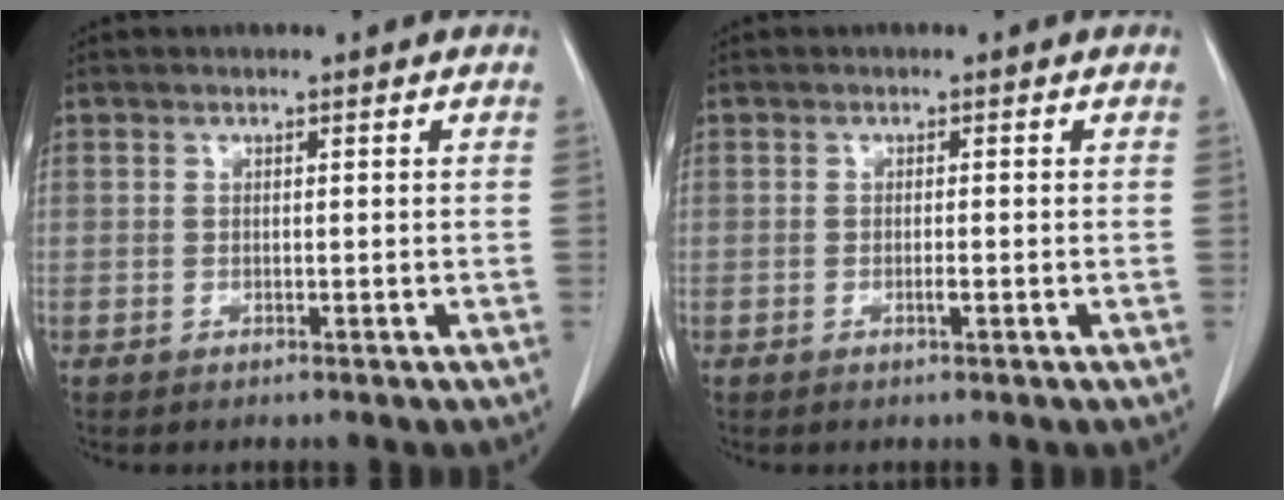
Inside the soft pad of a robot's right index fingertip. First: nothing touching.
{"total": 0.9, "force": [-0.4, 0.0, 0.8], "torque": [-0.017, 0.000, -0.006]}